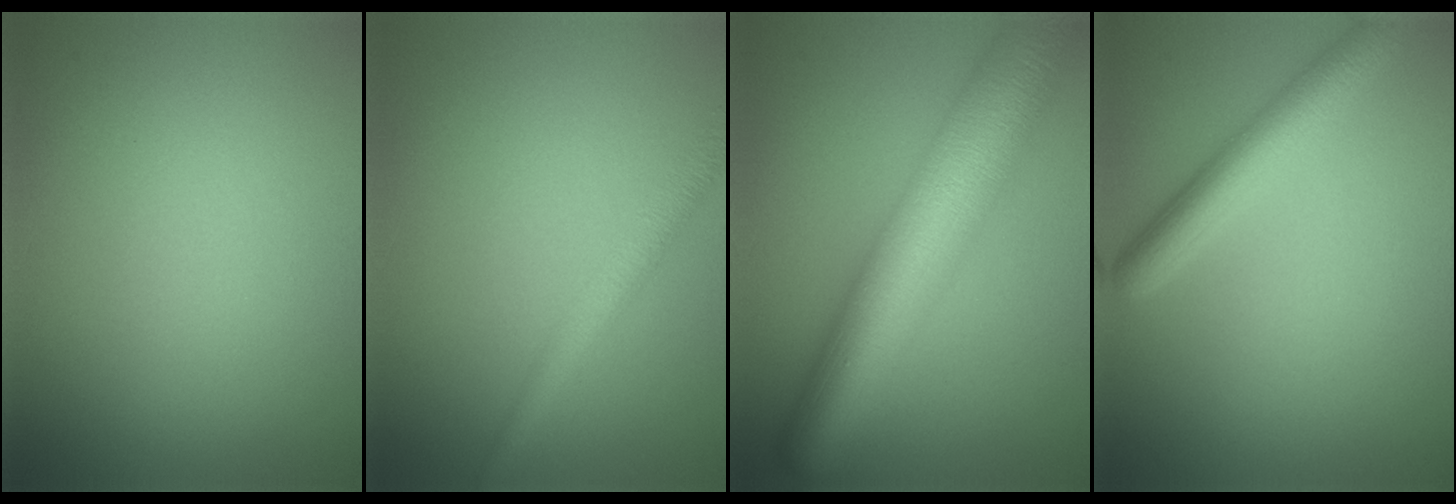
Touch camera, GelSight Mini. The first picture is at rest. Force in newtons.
{"total": 2.9, "press": 2.9, "slide": 0.2}
{"total": 11.9, "press": 11.9, "slide": 0.2}
{"total": 3.9, "press": 3.9, "slide": 0.2}